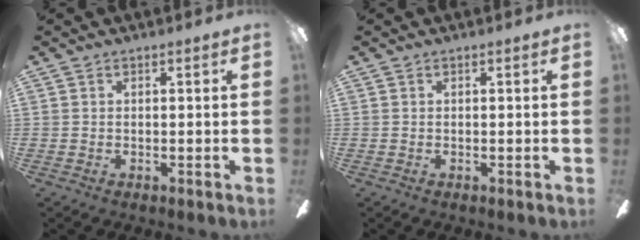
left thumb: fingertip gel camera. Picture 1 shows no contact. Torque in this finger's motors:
{"motor_torque": [-0.10, 0.10, -0.14, 0.19, 0.00]}